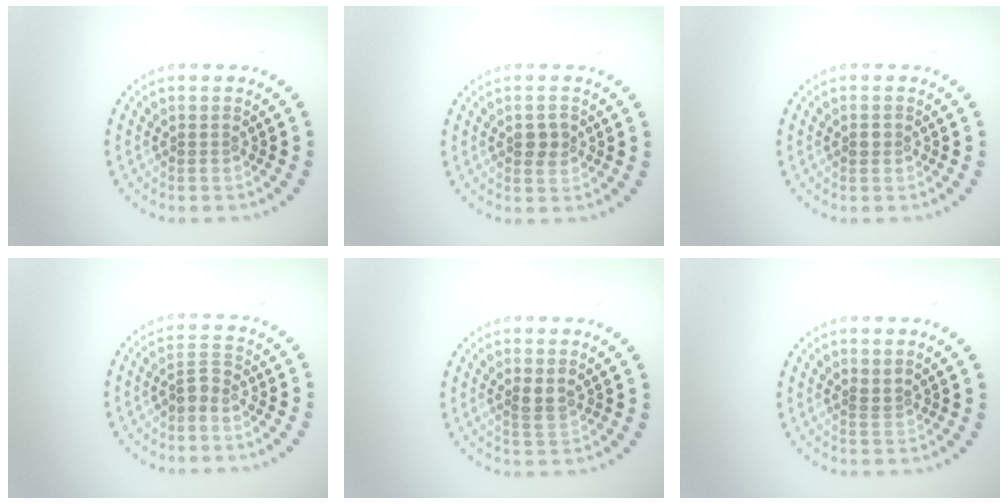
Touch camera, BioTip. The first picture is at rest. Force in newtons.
{"total": 1.6, "press": 1.6, "slide": 0.1}
{"total": 1.0, "press": 1.0, "slide": 0.1}
{"total": 1.8, "press": 1.5, "slide": 1.0}
{"total": 1.3, "press": 1.2, "slide": 0.5}
{"total": 0.6, "press": 0.4, "slide": 0.5}